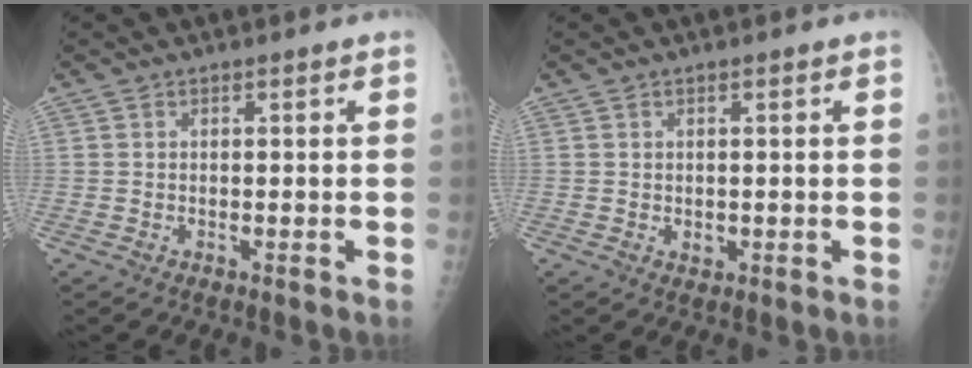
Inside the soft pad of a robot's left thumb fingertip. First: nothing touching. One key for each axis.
{"total": 1.2, "fx": 0.0, "fy": 1.0, "fz": 0.8, "tx": -0.007, "ty": -0.001, "tz": 0.004}